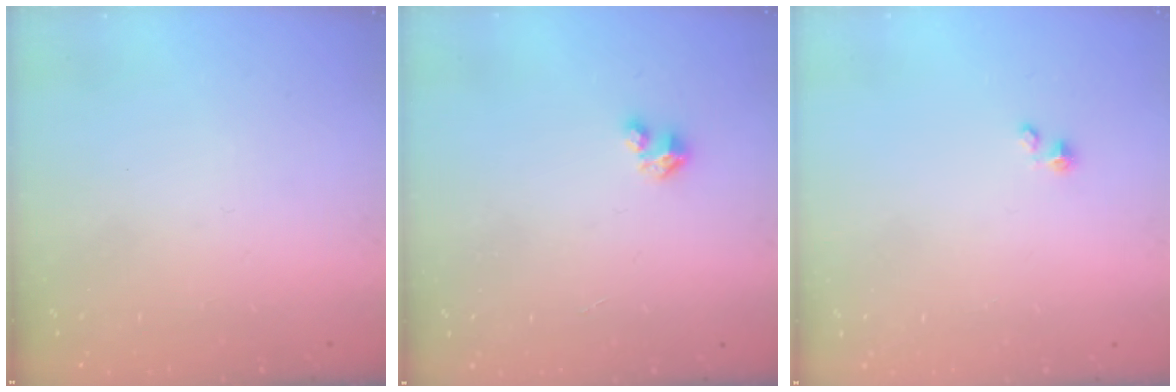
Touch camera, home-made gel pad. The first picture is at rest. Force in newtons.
{"total": 1.6, "press": 1.6, "slide": 0.2}
{"total": 1.5, "press": 1.5, "slide": 0.0}